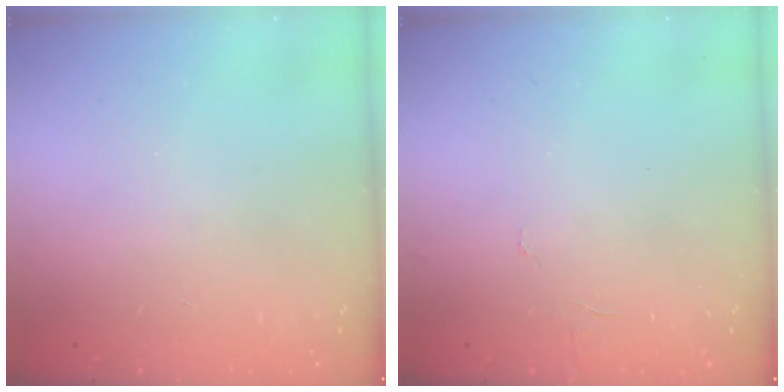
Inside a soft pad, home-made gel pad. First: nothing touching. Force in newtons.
{"total": 3.5, "press": 3.5, "slide": 0.3}